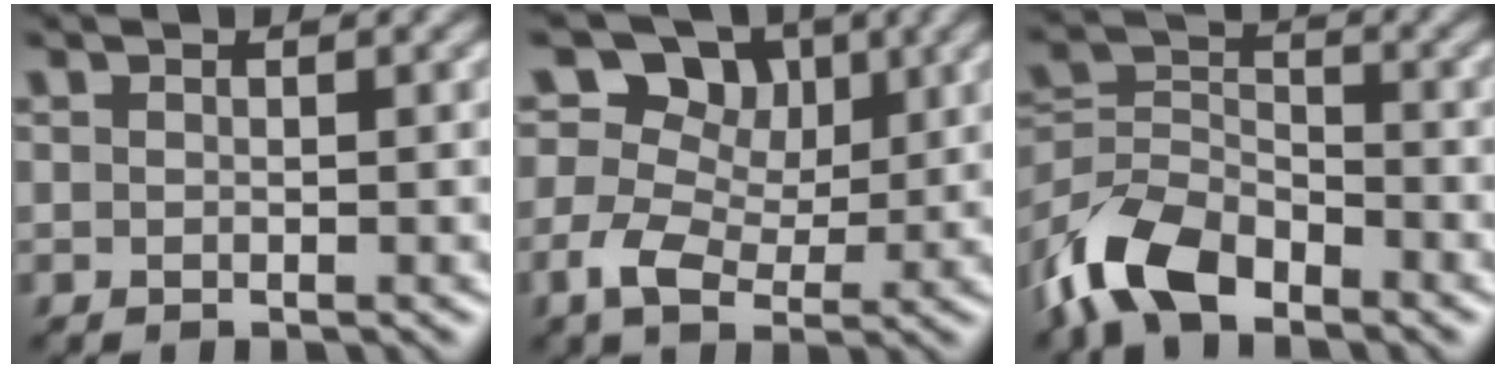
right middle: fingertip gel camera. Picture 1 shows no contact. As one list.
[{"total": 8.6, "force": [2.0, 6.4, 5.5], "torque": [-0.101, 0.017, 0.020]}, {"total": 7.6, "force": [-5.6, 3.7, 3.7], "torque": [-0.078, 0.004, -0.124]}]